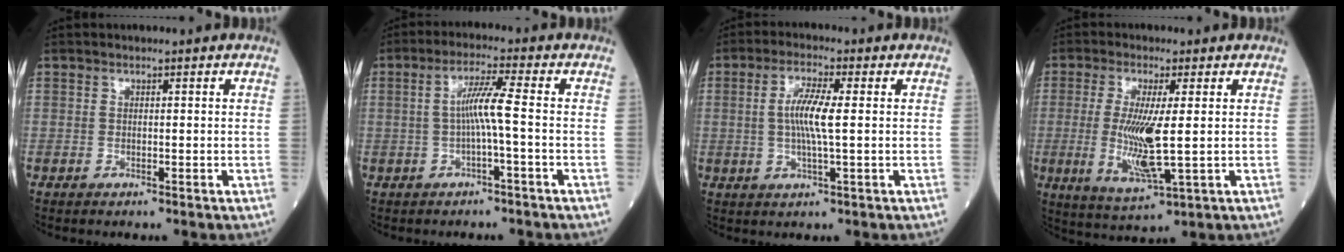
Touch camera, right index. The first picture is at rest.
{"total": 4.9, "force": [-0.6, -0.6, 4.9], "torque": [-0.094, 0.012, -0.010]}
{"total": 6.1, "force": [0.4, 0.4, 6.1], "torque": [-0.123, 0.001, 0.005]}
{"total": 9.2, "force": [-0.2, 1.1, 9.1], "torque": [-0.199, -0.024, 0.001]}